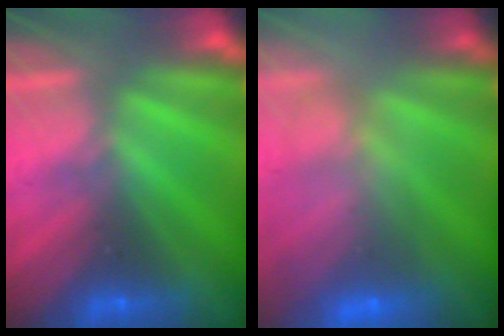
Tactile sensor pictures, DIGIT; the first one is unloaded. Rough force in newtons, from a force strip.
{"total": 6.3}